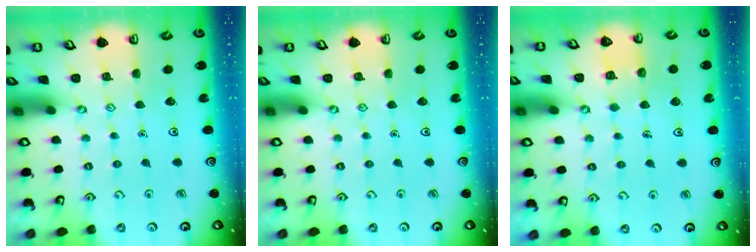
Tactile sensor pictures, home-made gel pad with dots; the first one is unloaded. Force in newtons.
{"total": 0.0}
{"total": 3.2, "press": 3.2, "slide": 0.1}